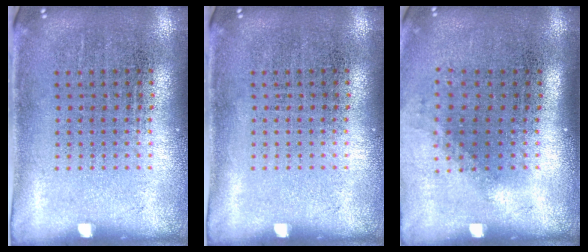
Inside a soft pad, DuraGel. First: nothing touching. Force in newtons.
{"total": 0.0}
{"total": 1.2, "press": 0.9, "slide": 0.9}